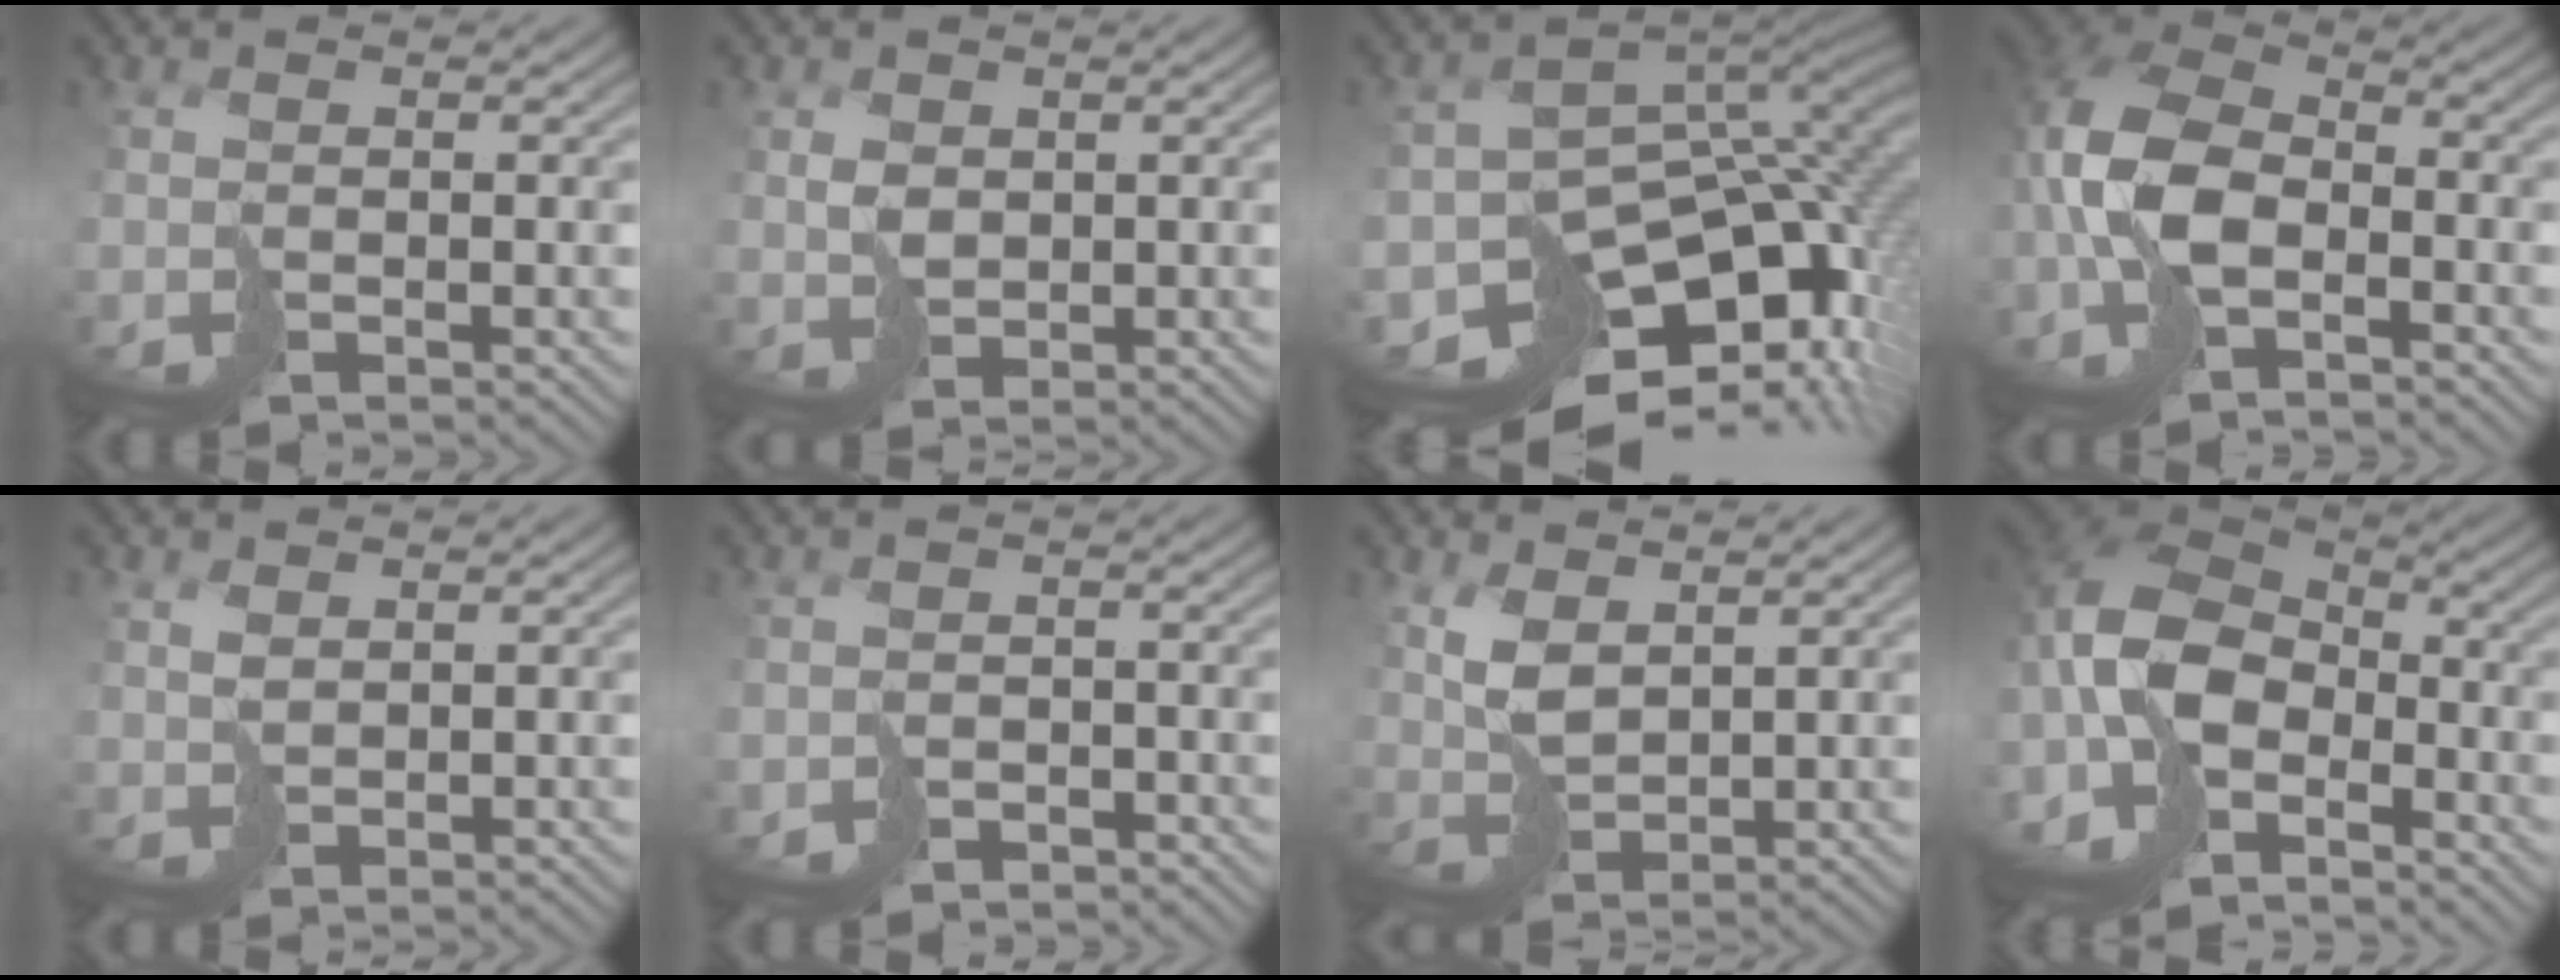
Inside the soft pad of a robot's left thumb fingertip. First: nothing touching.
{"total": 2.3, "force": [0.5, 1.8, 1.3], "torque": [-0.036, -0.001, 0.012]}
{"total": 14.7, "force": [-6.7, 9.7, 8.7], "torque": [-0.173, -0.046, -0.083]}
{"total": 11.7, "force": [-3.4, 6.7, 9.0], "torque": [-0.229, -0.002, -0.080]}
{"total": 1.9, "force": [1.0, 1.0, 1.2], "torque": [-0.034, 0.000, 0.022]}
{"total": 2.2, "force": [-1.8, 1.3, 0.4], "torque": [-0.003, -0.004, -0.037]}
{"total": 4.7, "force": [2.2, 2.3, 3.5], "torque": [-0.089, -0.001, 0.048]}
{"total": 13.8, "force": [-6.2, 8.0, 9.4], "torque": [-0.241, -0.025, -0.135]}